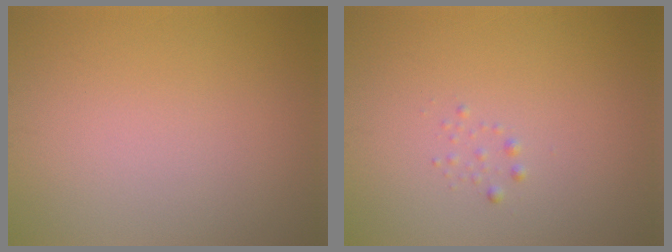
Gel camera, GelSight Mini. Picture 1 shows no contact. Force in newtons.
{"total": 0.6, "press": 0.6, "slide": 0.0}